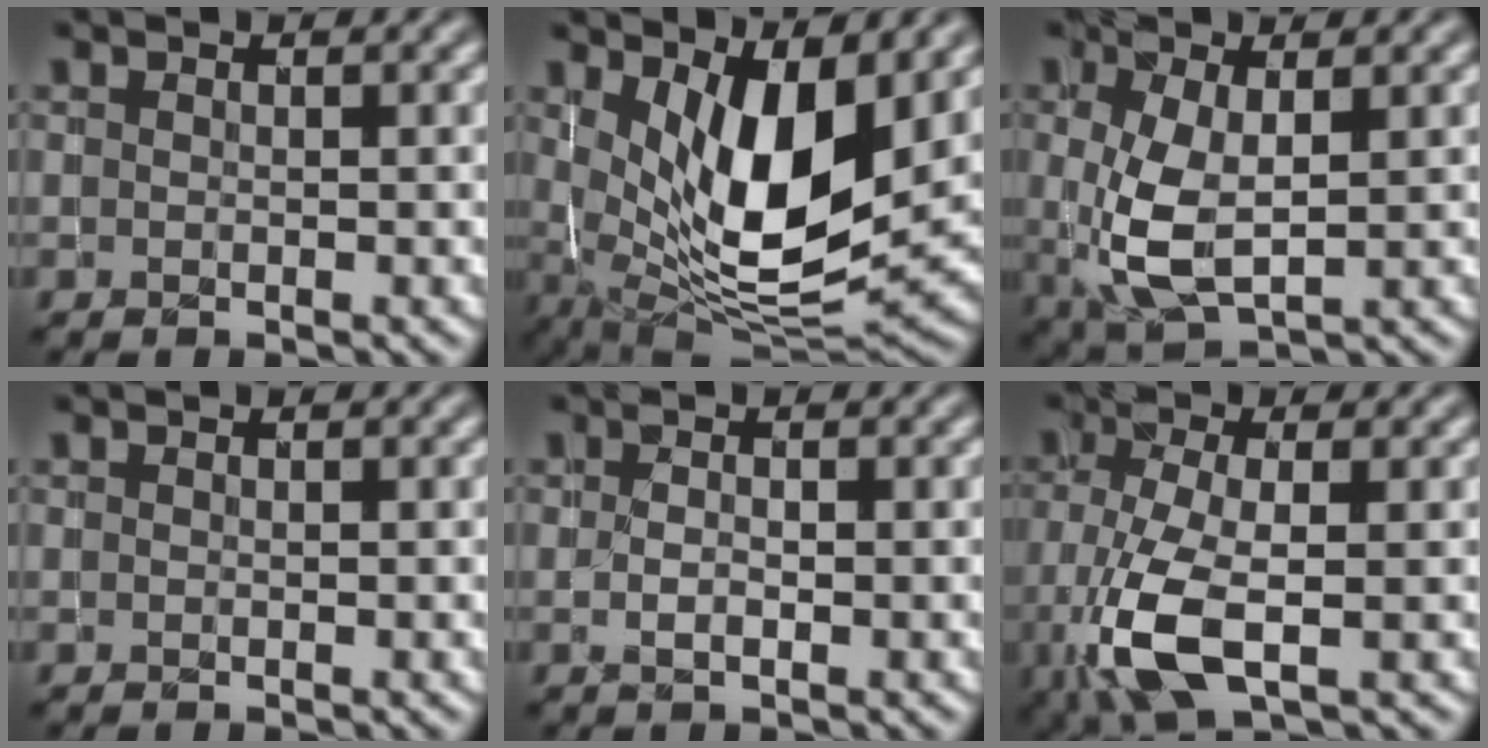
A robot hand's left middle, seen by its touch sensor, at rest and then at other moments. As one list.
[{"total": 10.4, "force": [2.2, 4.1, 9.3], "torque": [-0.156, -0.024, 0.045]}, {"total": 5.1, "force": [-0.1, 2.4, 4.5], "torque": [-0.104, -0.006, 0.005]}, {"total": 0.0}, {"total": 0.6, "force": [-0.2, 0.2, 0.5], "torque": [-0.010, -0.004, -0.001]}, {"total": 6.4, "force": [-2.4, 2.4, 5.4], "torque": [-0.134, -0.007, -0.047]}]